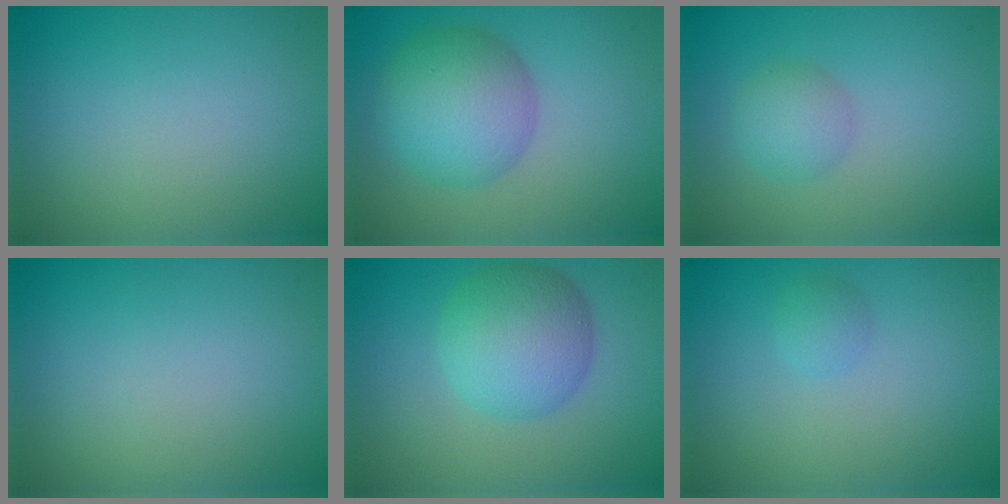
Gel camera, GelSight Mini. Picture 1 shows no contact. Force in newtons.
{"total": 6.7, "press": 6.7, "slide": 0.2}
{"total": 2.3, "press": 2.3, "slide": 0.0}
{"total": 0.0}
{"total": 6.2, "press": 6.2, "slide": 0.0}
{"total": 1.1, "press": 1.1, "slide": 0.0}